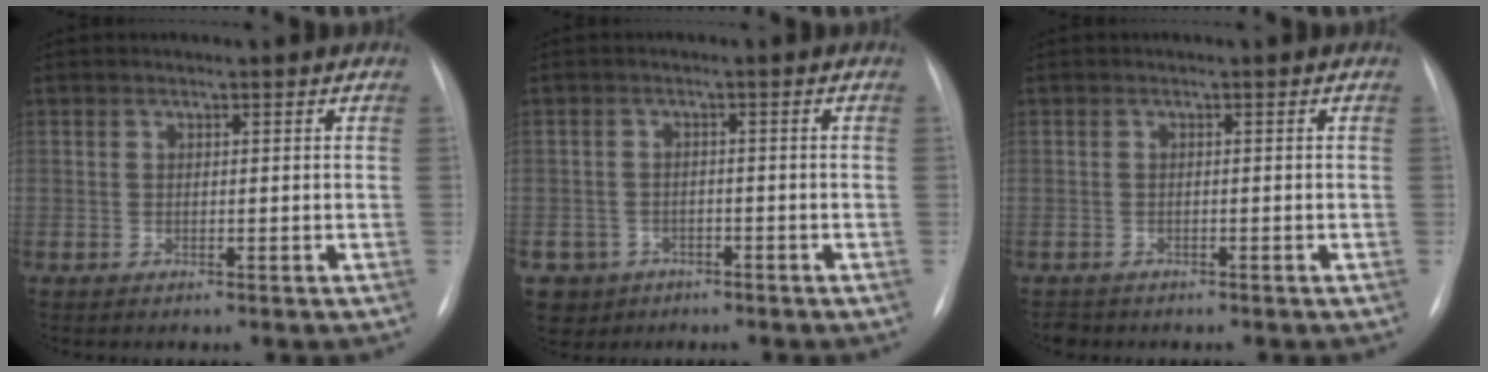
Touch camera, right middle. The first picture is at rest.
{"total": 4.8, "force": [-2.7, 4.0, -0.1], "torque": [0.003, 0.009, -0.041]}
{"total": 1.4, "force": [-1.1, 0.8, -0.1], "torque": [-0.002, -0.001, -0.016]}